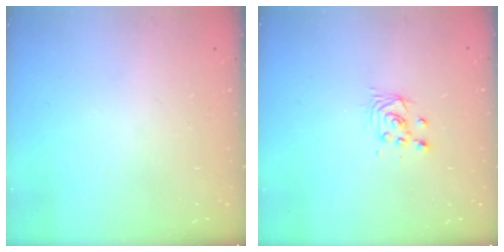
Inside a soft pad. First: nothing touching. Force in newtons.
{"total": 2.6, "press": 2.6, "slide": 0.1}